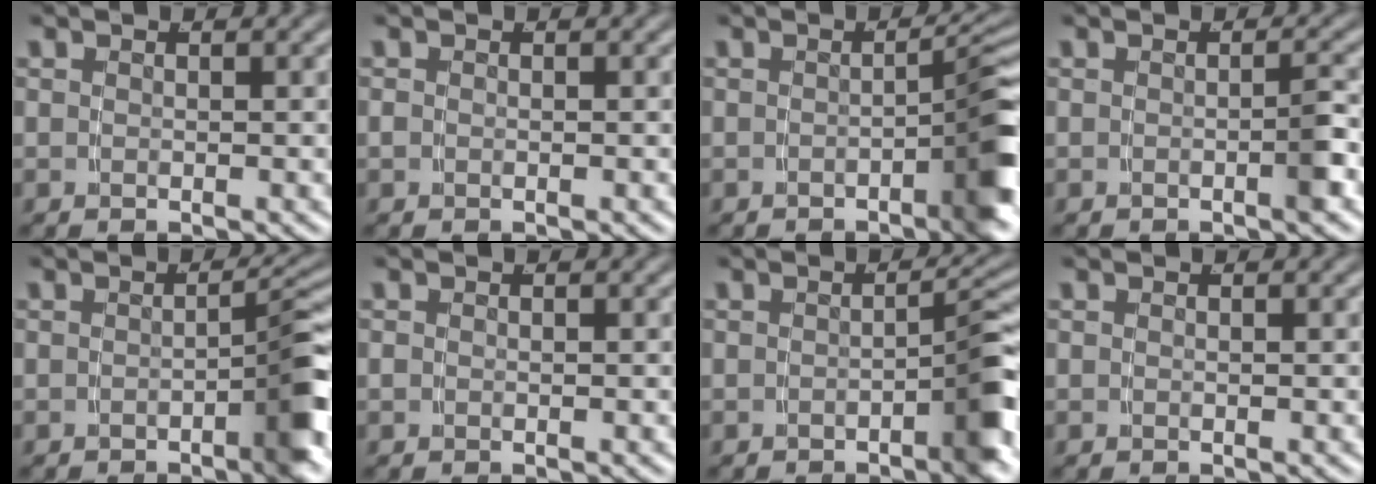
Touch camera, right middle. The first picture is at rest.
{"total": 0.6, "force": [-0.4, 0.3, 0.3], "torque": [-0.010, -0.007, -0.001]}
{"total": 4.4, "force": [-1.6, 0.4, 4.1], "torque": [-0.047, 0.008, -0.031]}
{"total": 1.5, "force": [-0.7, -0.2, 1.3], "torque": [-0.015, 0.004, -0.015]}
{"total": 3.8, "force": [-1.6, 0.3, 3.5], "torque": [-0.042, 0.008, -0.031]}
{"total": 1.1, "force": [-0.5, -0.9, -0.2], "torque": [0.008, -0.015, 0.005]}
{"total": 3.5, "force": [-1.6, 0.3, 3.1], "torque": [-0.037, 0.008, -0.030]}
{"total": 0.0}